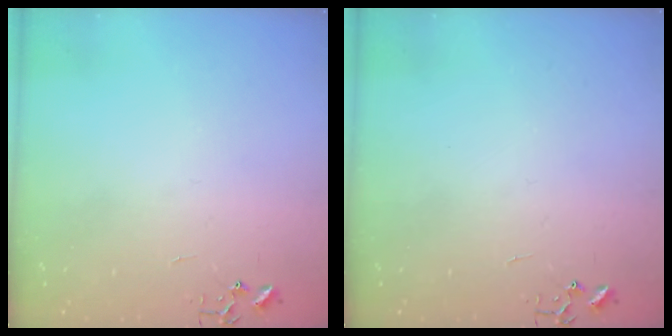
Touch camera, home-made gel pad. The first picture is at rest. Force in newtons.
{"total": 0.0}